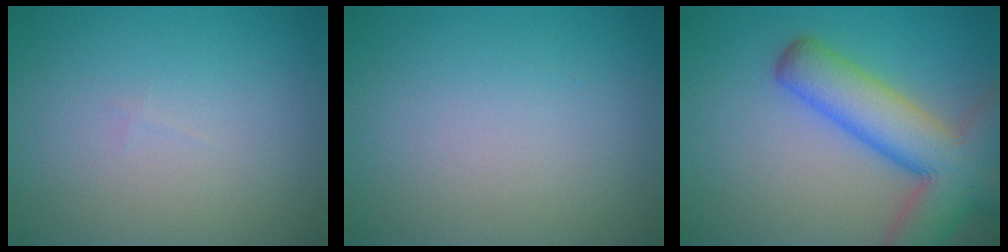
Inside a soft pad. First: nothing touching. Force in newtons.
{"total": 0.0}
{"total": 9.2, "press": 9.2, "slide": 0.4}